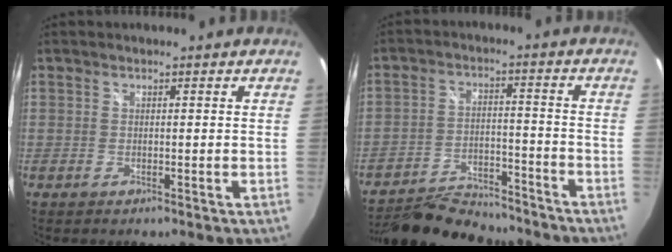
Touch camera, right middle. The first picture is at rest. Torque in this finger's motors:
{"motor_torque": [0.52, -0.75, 0.01, -0.01]}